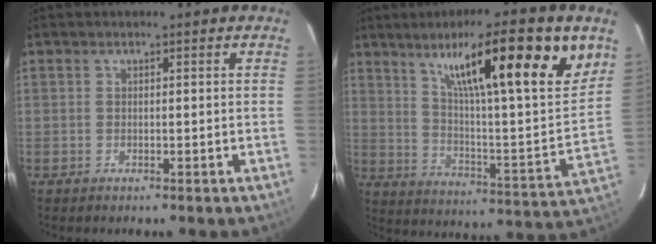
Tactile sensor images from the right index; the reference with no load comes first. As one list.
[{"total": 23.5, "force": [12.7, 2.3, 19.6], "torque": [-0.285, 0.005, 0.196]}]